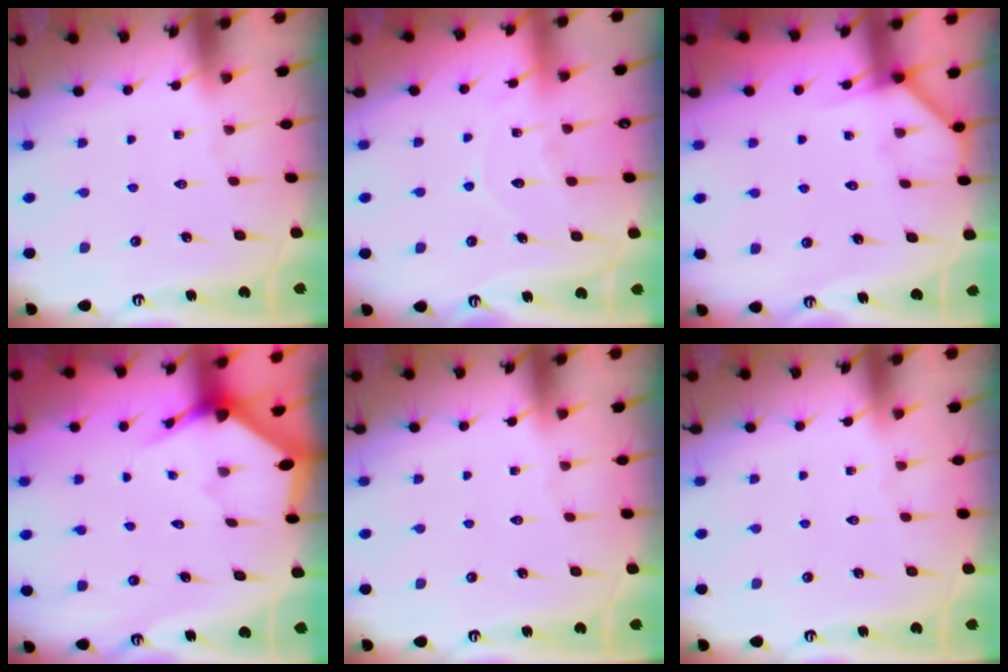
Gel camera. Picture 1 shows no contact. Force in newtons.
{"total": 9.1, "press": 9.1, "slide": 0.9}
{"total": 4.0, "press": 3.9, "slide": 0.6}
{"total": 2.9, "press": 2.9, "slide": 0.1}
{"total": 0.0}
{"total": 0.0}